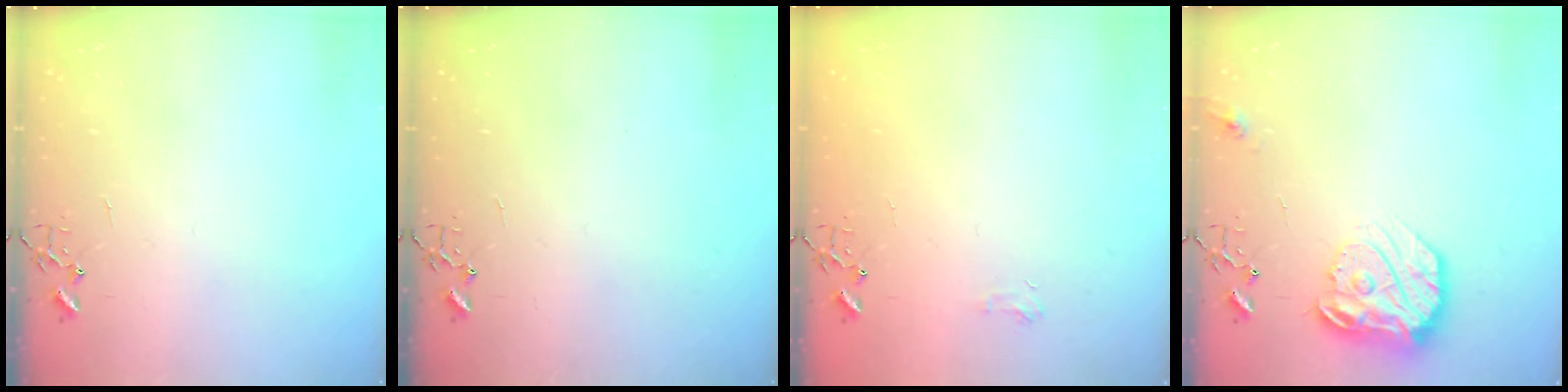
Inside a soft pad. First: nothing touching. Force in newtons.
{"total": 0.0}
{"total": 4.8, "press": 4.7, "slide": 0.6}
{"total": 17.2, "press": 17.1, "slide": 1.7}